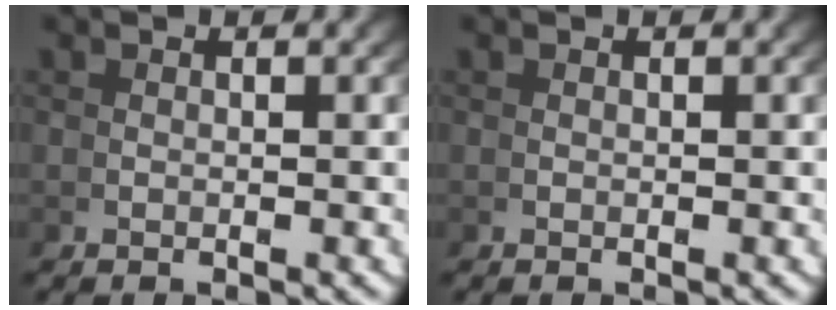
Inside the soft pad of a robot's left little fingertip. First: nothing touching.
{"total": 0.0}